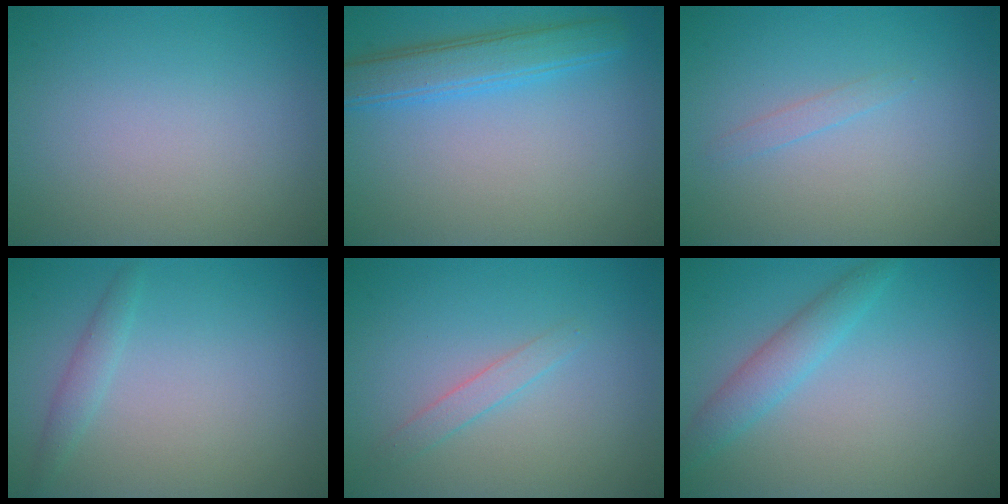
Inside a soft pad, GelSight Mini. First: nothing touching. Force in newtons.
{"total": 3.7, "press": 3.7, "slide": 0.1}
{"total": 0.8, "press": 0.8, "slide": 0.1}
{"total": 1.2, "press": 1.2, "slide": 0.0}
{"total": 1.4, "press": 1.4, "slide": 0.1}
{"total": 2.6, "press": 2.6, "slide": 0.0}